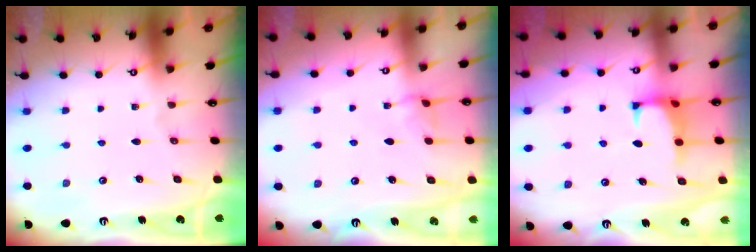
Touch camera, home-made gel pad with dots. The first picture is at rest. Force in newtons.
{"total": 2.8, "press": 2.8, "slide": 0.4}
{"total": 1.4, "press": 1.3, "slide": 0.5}